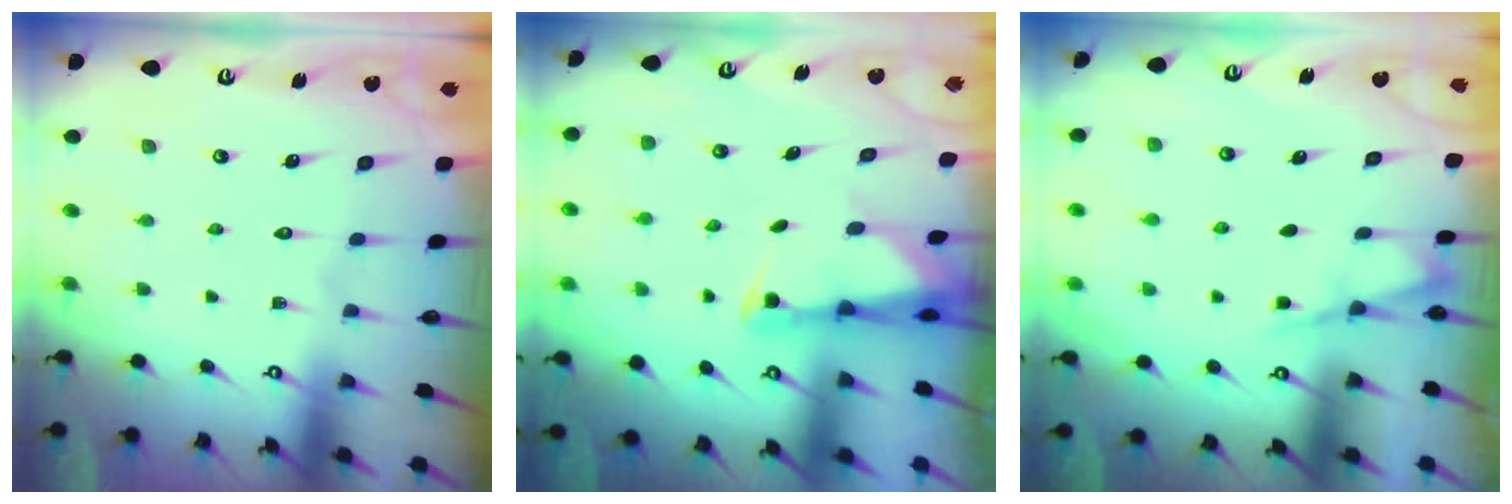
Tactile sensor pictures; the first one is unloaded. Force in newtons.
{"total": 2.5, "press": 2.4, "slide": 0.5}
{"total": 2.8, "press": 2.8, "slide": 0.3}